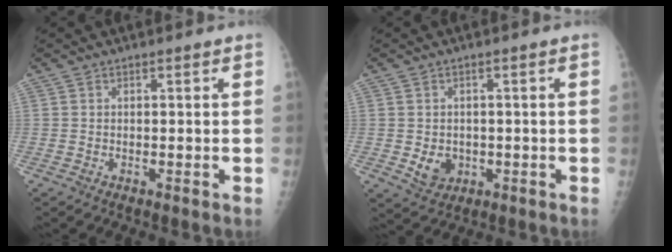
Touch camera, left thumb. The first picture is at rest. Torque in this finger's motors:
{"motor_torque": [-0.08, -0.05, 0.44, 0.07, 0.00]}